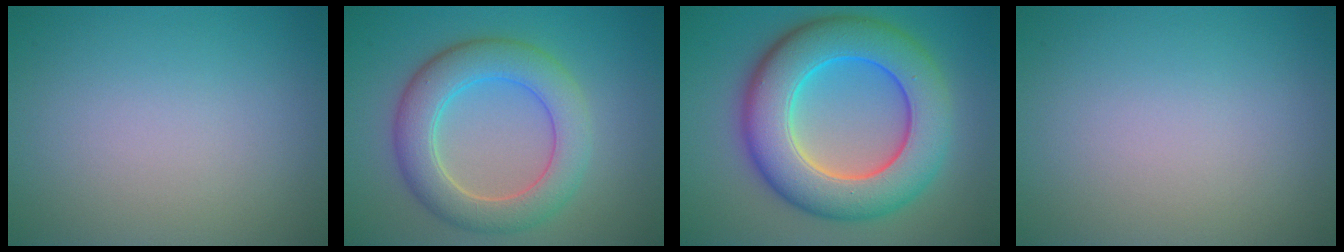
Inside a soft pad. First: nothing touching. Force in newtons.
{"total": 6.3, "press": 6.2, "slide": 0.5}
{"total": 10.9, "press": 10.9, "slide": 0.1}
{"total": 0.0}